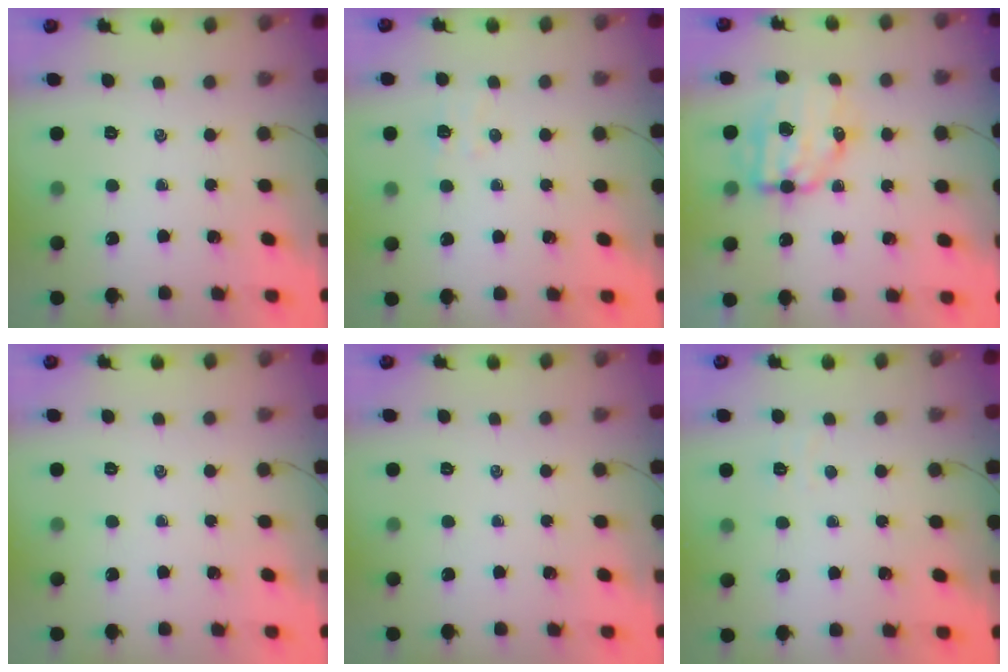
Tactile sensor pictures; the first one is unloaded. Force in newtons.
{"total": 4.6, "press": 4.5, "slide": 0.9}
{"total": 9.3, "press": 9.1, "slide": 2.0}
{"total": 0.0}
{"total": 0.0}
{"total": 3.0, "press": 2.9, "slide": 0.7}